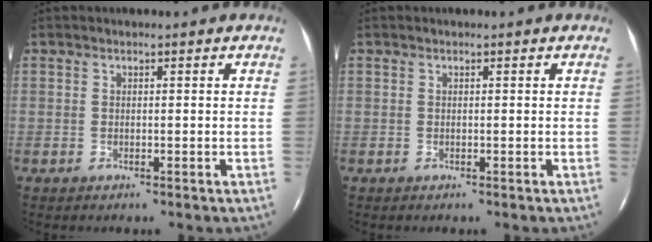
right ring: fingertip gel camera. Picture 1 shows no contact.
{"total": 0.0}